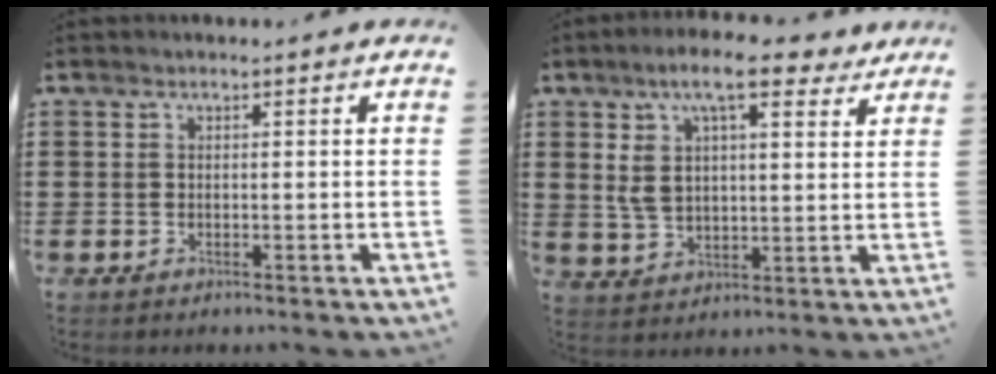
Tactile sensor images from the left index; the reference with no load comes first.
{"total": 11.2, "force": [6.8, 3.7, 8.1], "torque": [-0.162, -0.006, 0.120]}